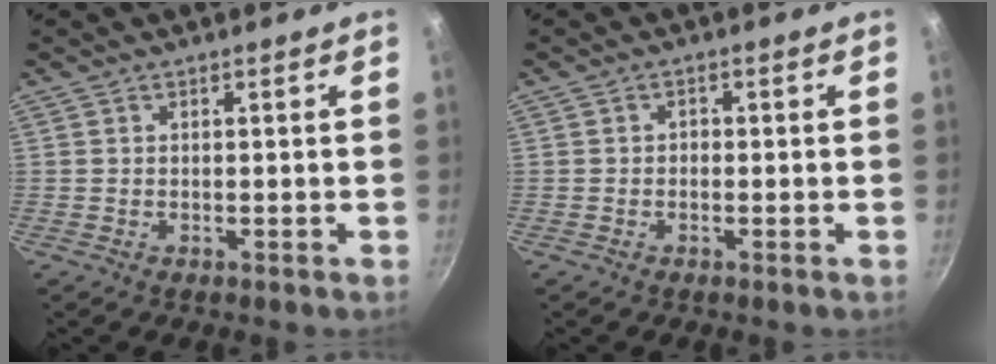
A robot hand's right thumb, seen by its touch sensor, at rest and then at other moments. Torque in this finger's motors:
{"motor_torque": [-0.51, -0.24, 0.03, 0.17, -0.02]}